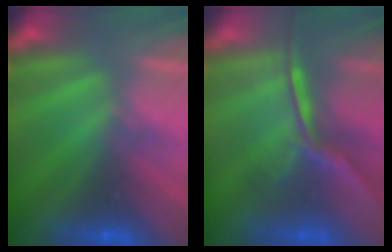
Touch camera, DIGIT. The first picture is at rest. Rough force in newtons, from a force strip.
{"total": 1.6}